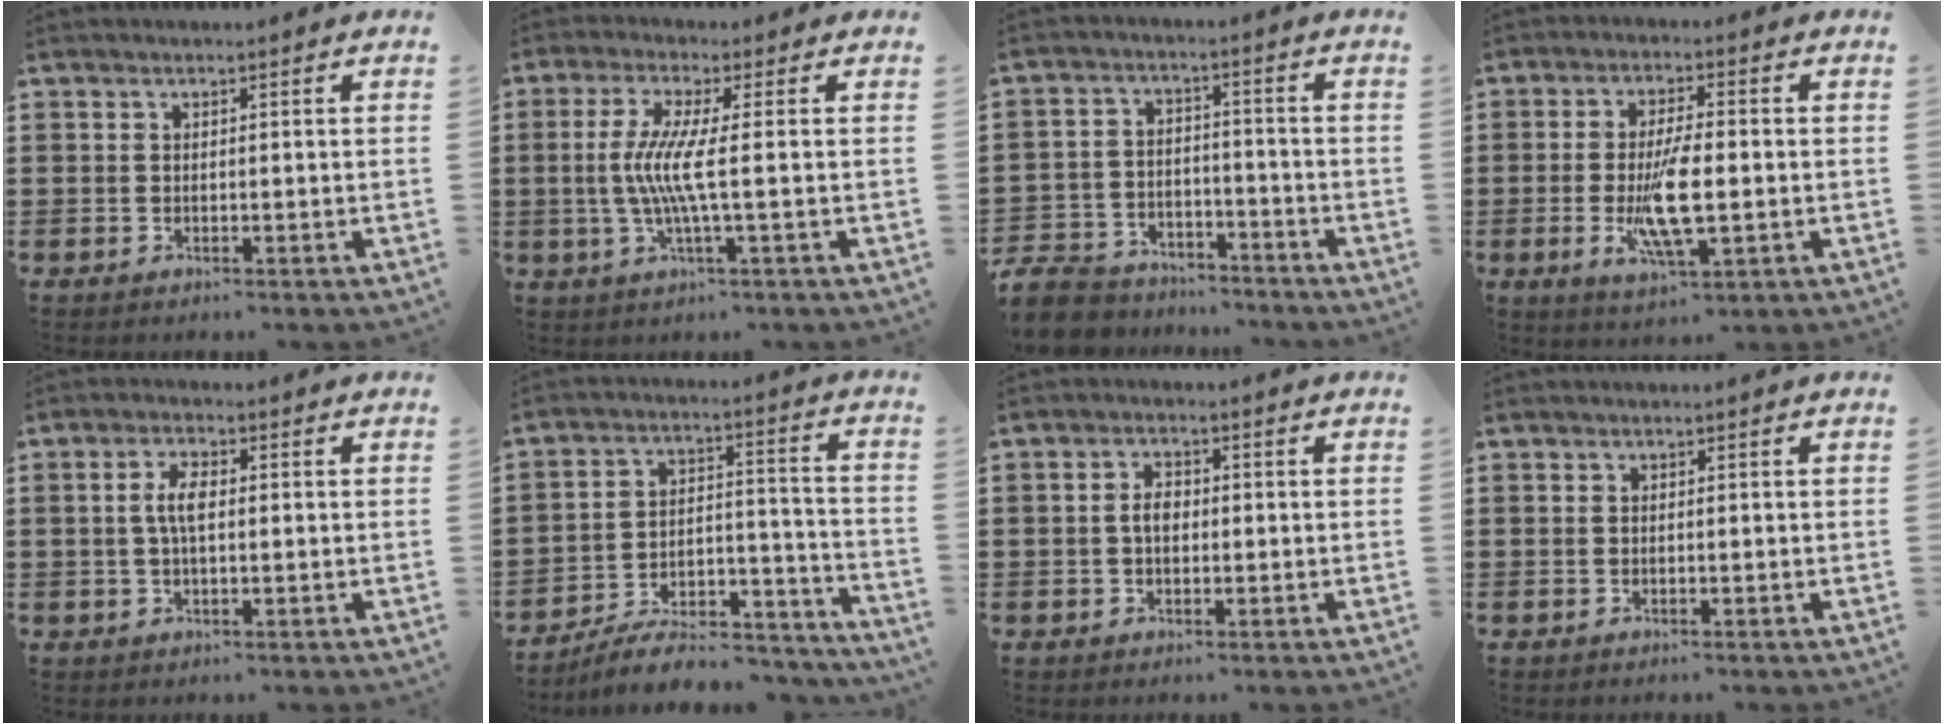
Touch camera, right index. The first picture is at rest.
{"total": 6.7, "force": [-0.4, -0.2, 6.7], "torque": [-0.144, -0.016, -0.019]}
{"total": 7.4, "force": [-7.1, 1.7, 1.0], "torque": [-0.033, 0.014, -0.144]}
{"total": 9.1, "force": [-1.4, 2.8, 8.5], "torque": [-0.170, -0.012, -0.023]}
{"total": 4.0, "force": [0.2, 1.4, 3.8], "torque": [-0.081, 0.003, -0.002]}
{"total": 7.6, "force": [-6.8, 1.7, 3.0], "torque": [-0.043, 0.012, -0.128]}
{"total": 2.7, "force": [-0.2, 1.5, 2.2], "torque": [-0.043, 0.004, -0.005]}
{"total": 0.0}